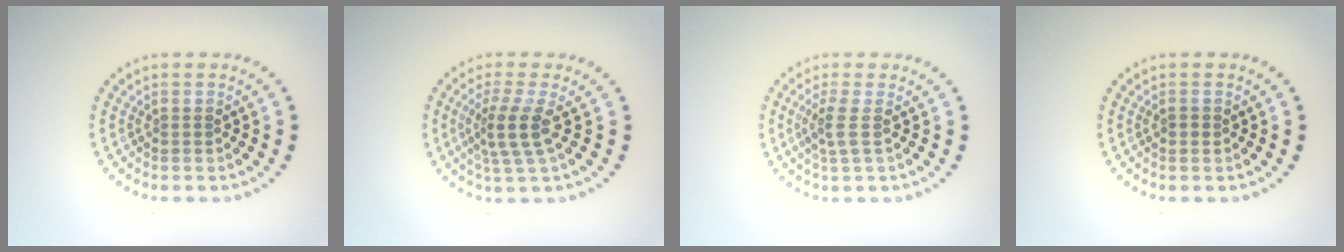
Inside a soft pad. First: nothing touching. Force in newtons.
{"total": 3.1, "press": 2.4, "slide": 2.0}
{"total": 1.8, "press": 1.4, "slide": 1.1}
{"total": 0.7, "press": 0.7, "slide": 0.2}